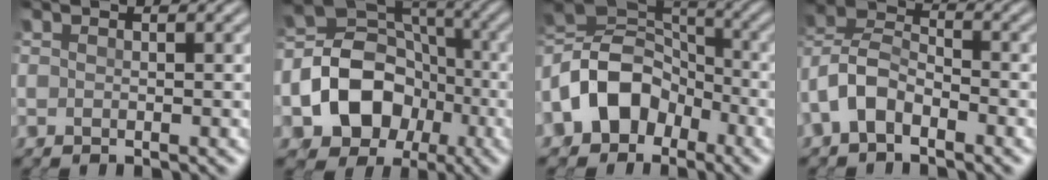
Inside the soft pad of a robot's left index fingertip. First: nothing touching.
{"total": 10.0, "force": [-2.9, 7.9, 5.3], "torque": [-0.103, 0.004, -0.063]}
{"total": 9.0, "force": [-3.5, 6.6, 5.0], "torque": [-0.097, 0.016, -0.081]}
{"total": 4.9, "force": [-2.8, 2.7, 3.0], "torque": [-0.072, 0.012, -0.067]}